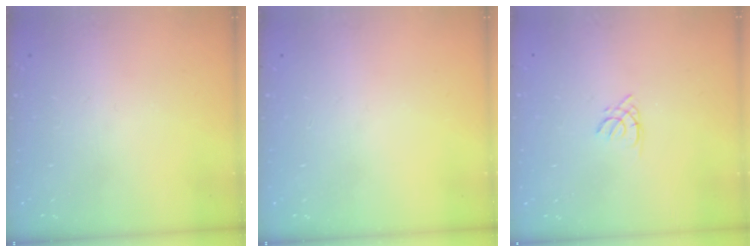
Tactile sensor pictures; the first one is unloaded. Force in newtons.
{"total": 0.0}
{"total": 1.7, "press": 1.7, "slide": 0.3}